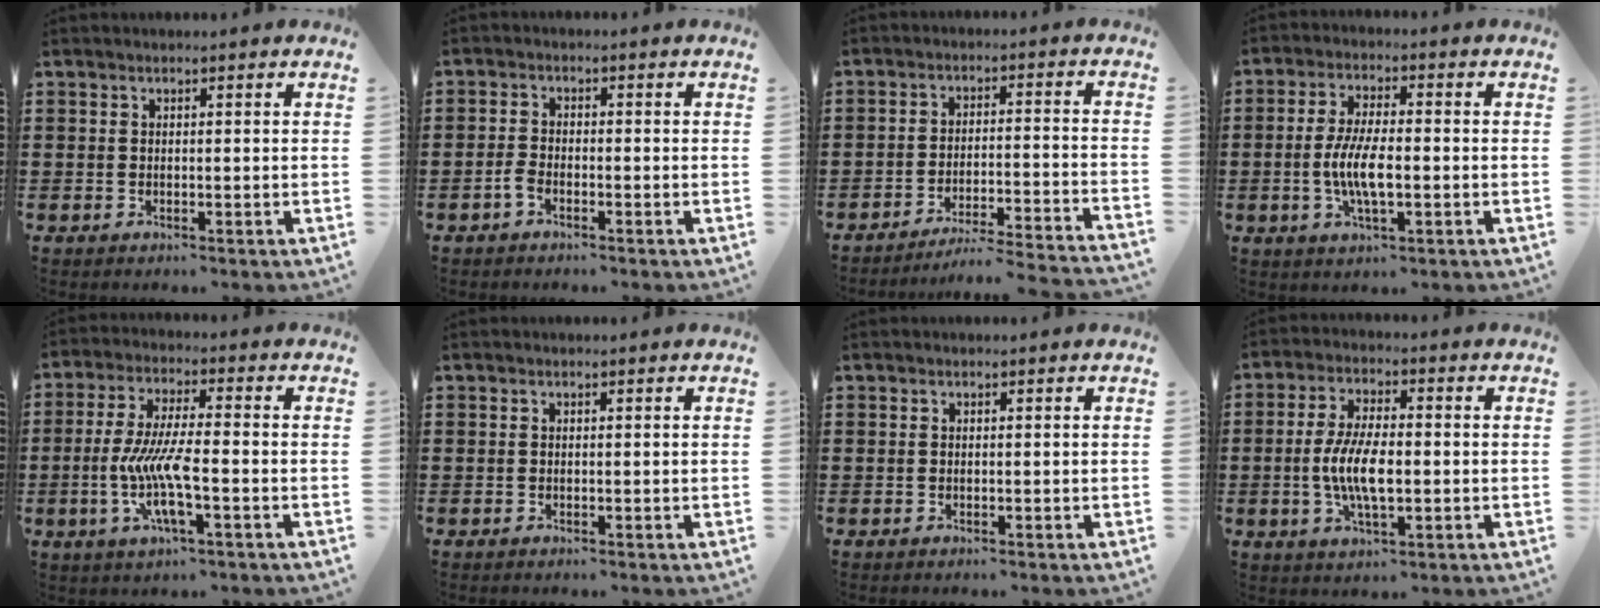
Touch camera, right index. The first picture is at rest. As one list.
[{"total": 2.0, "force": [-1.3, 0.8, 1.3], "torque": [-0.033, 0.000, -0.027]}, {"total": 4.7, "force": [-4.4, -0.7, 1.5], "torque": [-0.038, -0.021, -0.092]}, {"total": 6.9, "force": [-1.3, 2.2, 6.4], "torque": [-0.144, -0.006, -0.032]}, {"total": 8.5, "force": [-2.5, 1.9, 7.9], "torque": [-0.173, -0.012, -0.054]}, {"total": 0.0}, {"total": 0.0}, {"total": 7.8, "force": [-1.1, 3.2, 7.0], "torque": [-0.156, -0.004, -0.027]}]